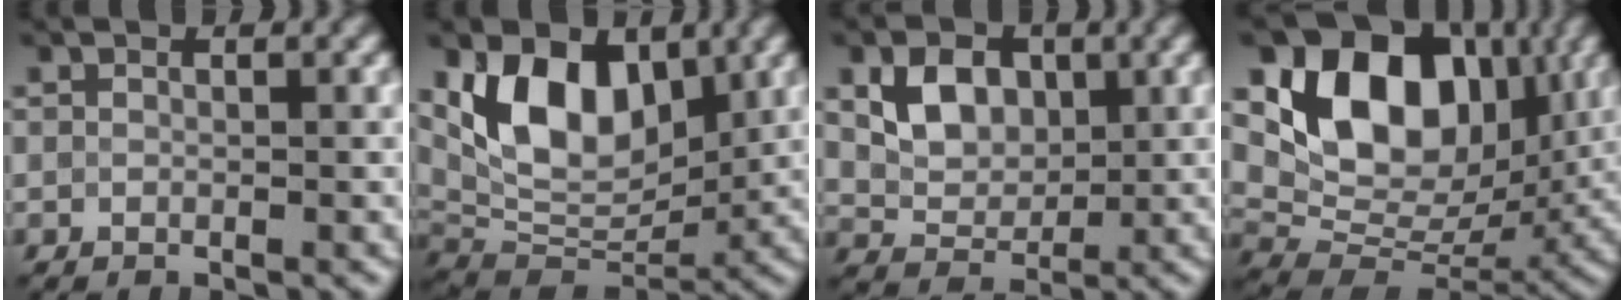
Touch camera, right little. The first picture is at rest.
{"total": 9.0, "force": [3.2, 5.4, 6.4], "torque": [-0.114, -0.010, 0.051]}
{"total": 4.6, "force": [1.4, 3.4, 2.9], "torque": [-0.058, -0.004, 0.023]}
{"total": 12.3, "force": [4.1, 8.4, 8.0], "torque": [-0.122, -0.001, 0.069]}